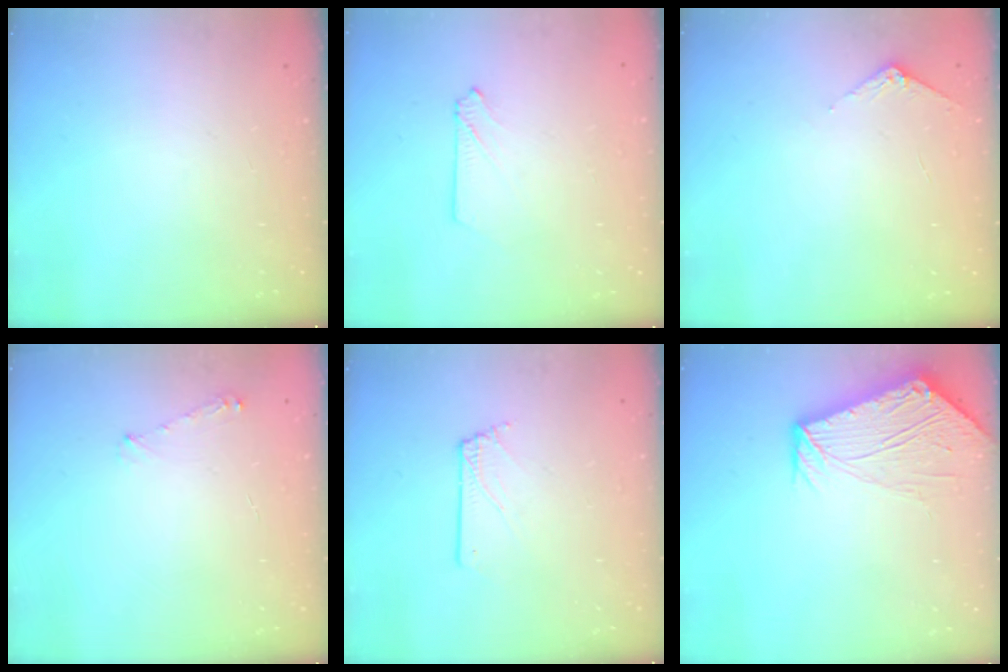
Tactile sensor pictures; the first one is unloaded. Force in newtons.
{"total": 3.0, "press": 3.0, "slide": 0.4}
{"total": 3.5, "press": 3.5, "slide": 0.3}
{"total": 3.9, "press": 3.9, "slide": 0.5}
{"total": 1.3, "press": 1.3, "slide": 0.1}
{"total": 11.2, "press": 11.1, "slide": 2.0}